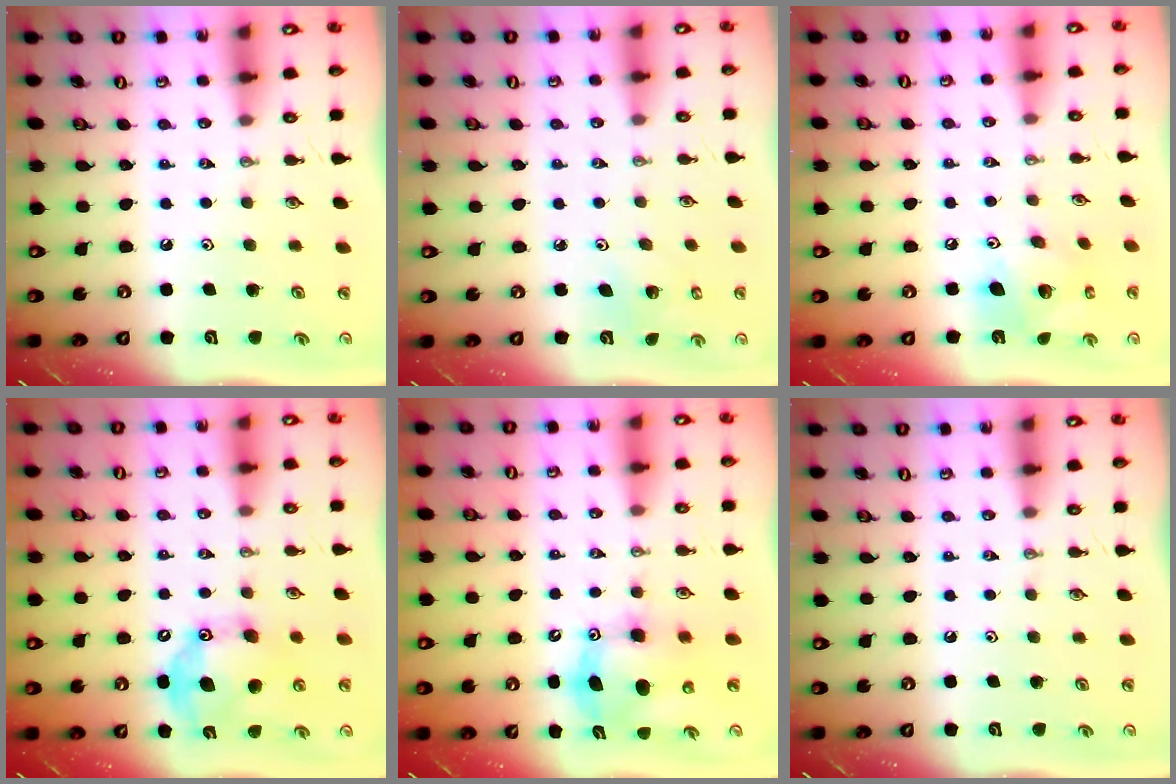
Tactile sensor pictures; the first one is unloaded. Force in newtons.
{"total": 2.4, "press": 2.4, "slide": 0.2}
{"total": 11.7, "press": 11.6, "slide": 1.0}
{"total": 15.6, "press": 15.6, "slide": 0.3}
{"total": 11.1, "press": 10.9, "slide": 2.2}
{"total": 0.0}